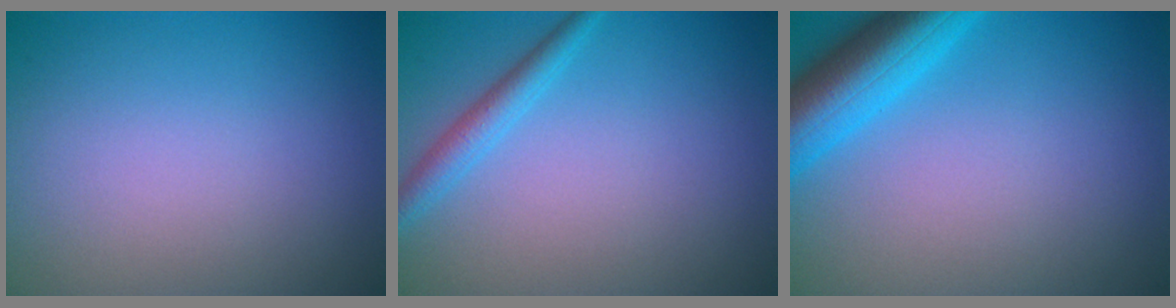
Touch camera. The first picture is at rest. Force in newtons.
{"total": 2.1, "press": 2.1, "slide": 0.1}
{"total": 6.6, "press": 6.5, "slide": 0.5}